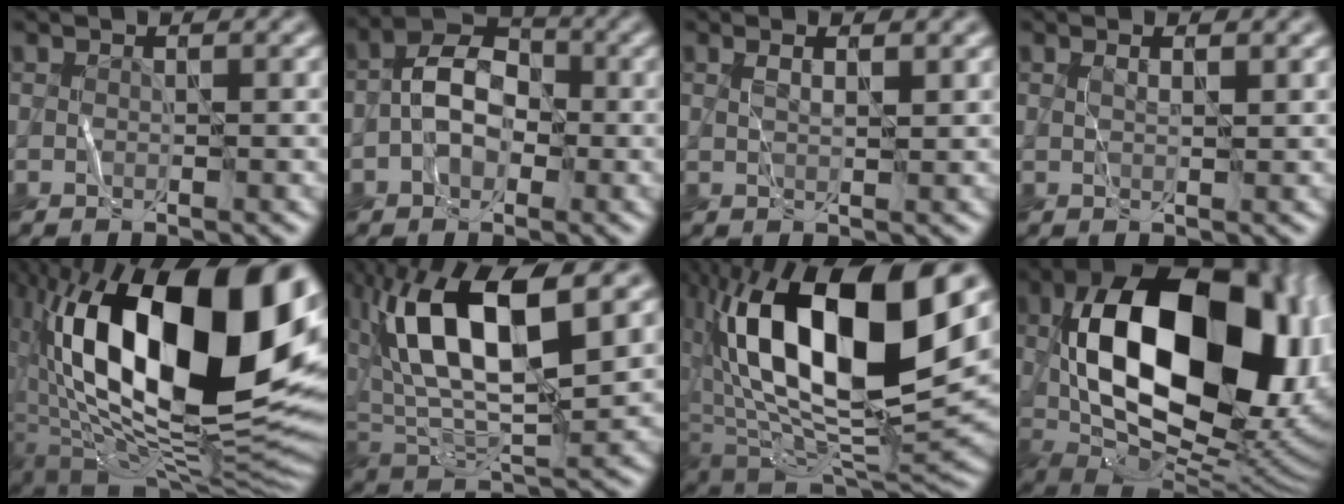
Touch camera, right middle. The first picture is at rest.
{"total": 4.3, "force": [-1.2, 2.9, 2.9], "torque": [-0.039, 0.021, -0.031]}
{"total": 1.6, "force": [0.9, 0.3, 1.2], "torque": [-0.018, 0.002, 0.020]}
{"total": 1.2, "force": [0.7, 0.3, 0.9], "torque": [-0.012, 0.000, 0.015]}
{"total": 20.7, "force": [3.5, 9.4, 18.1], "torque": [-0.314, 0.022, 0.062]}
{"total": 13.4, "force": [4.7, 5.4, 11.4], "torque": [-0.215, 0.020, 0.083]}
{"total": 19.0, "force": [4.9, 8.5, 16.2], "torque": [-0.288, 0.028, 0.081]}
{"total": 18.3, "force": [1.5, 10.1, 15.2], "torque": [-0.249, 0.011, 0.025]}